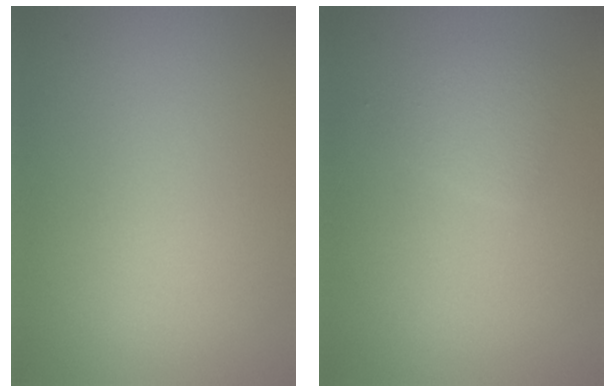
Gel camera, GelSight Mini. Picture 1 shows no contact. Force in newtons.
{"total": 1.8, "press": 1.8, "slide": 0.1}